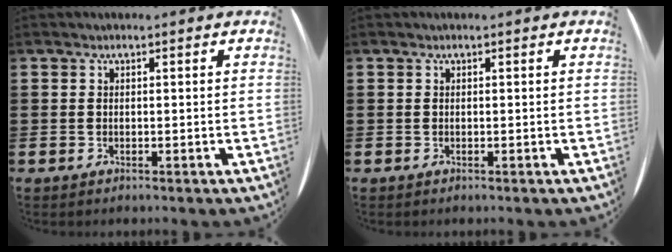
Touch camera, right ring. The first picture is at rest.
{"total": 0.0}